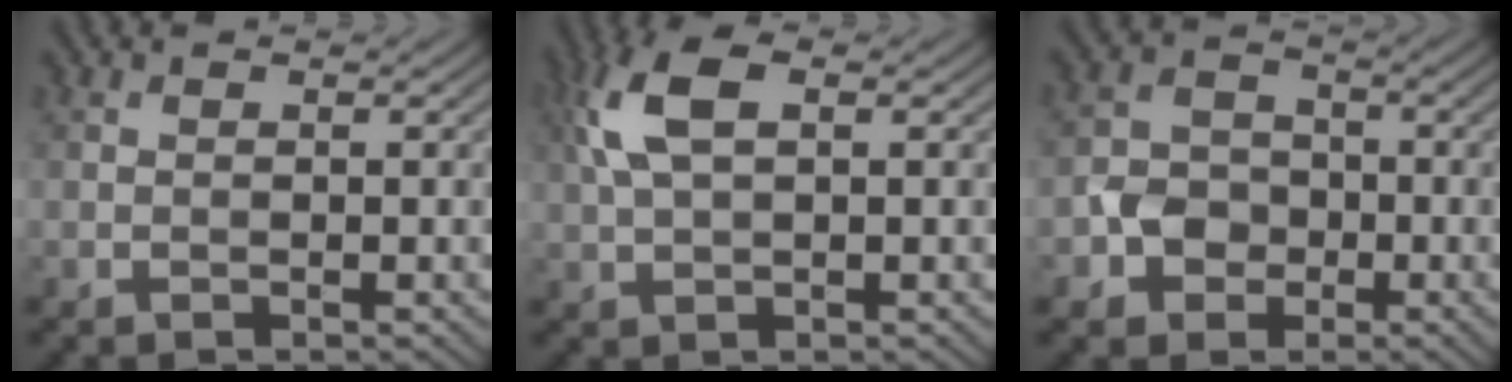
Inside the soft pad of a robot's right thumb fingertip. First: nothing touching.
{"total": 6.4, "force": [1.8, 2.9, 5.4], "torque": [-0.133, 0.015, 0.031]}
{"total": 4.4, "force": [-1.7, 3.7, 1.6], "torque": [-0.028, 0.003, -0.039]}